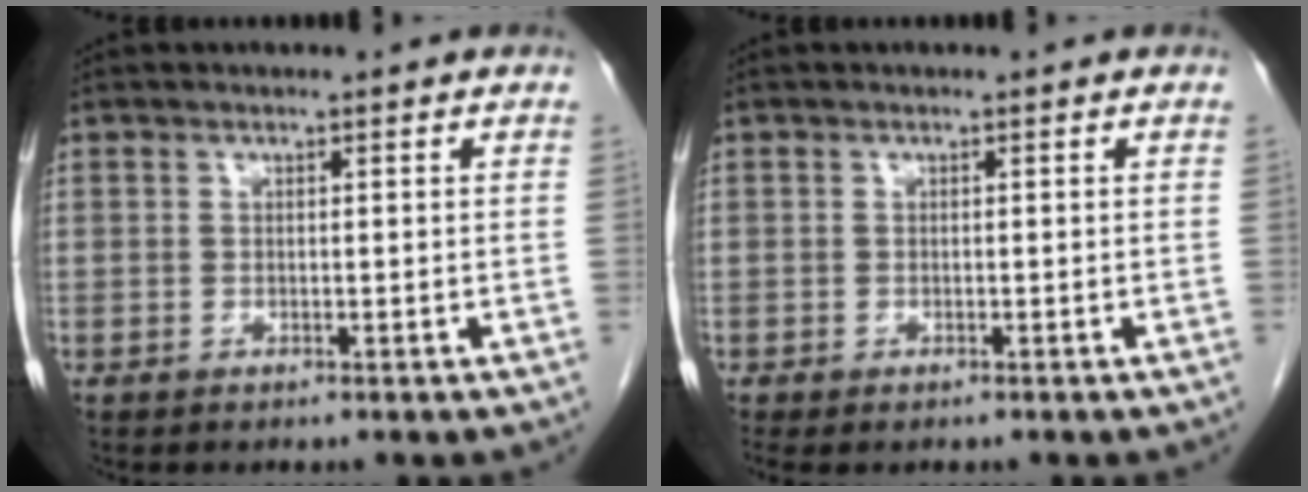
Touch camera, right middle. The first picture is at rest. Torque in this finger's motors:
{"motor_torque": [0.22, -0.09, 0.02, 0.04]}